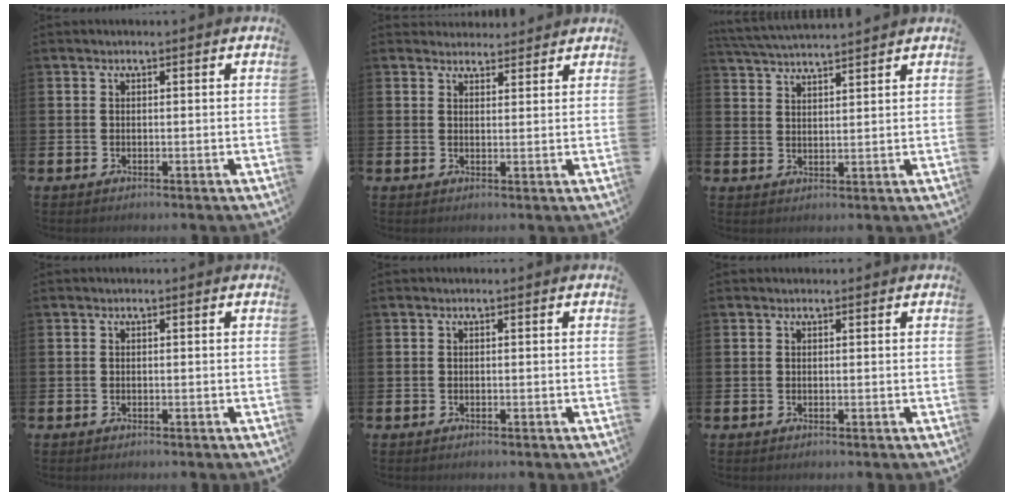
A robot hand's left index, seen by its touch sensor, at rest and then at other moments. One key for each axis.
{"total": 2.8, "fx": 2.6, "fy": 0.8, "fz": -0.3, "tx": 0.009, "ty": -0.014, "tz": 0.047}
{"total": 3.9, "fx": 3.9, "fy": -0.3, "fz": 0.4, "tx": -0.025, "ty": -0.021, "tz": 0.071}
{"total": 0.0}
{"total": 0.0}
{"total": 0.0}